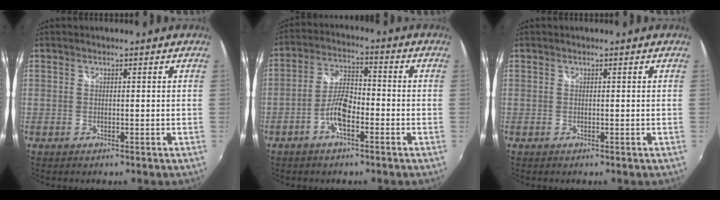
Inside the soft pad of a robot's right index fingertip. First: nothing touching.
{"total": 6.9, "force": [-3.2, 2.6, 5.5], "torque": [-0.117, 0.012, -0.060]}
{"total": 0.0}